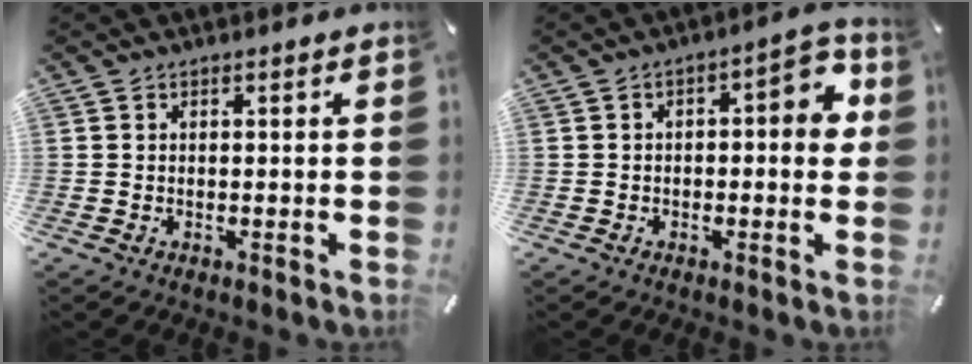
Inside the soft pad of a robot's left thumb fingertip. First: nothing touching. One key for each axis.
{"total": 6.4, "fx": 0.1, "fy": 3.1, "fz": 5.6, "tx": -0.072, "ty": 0.006, "tz": -0.006}